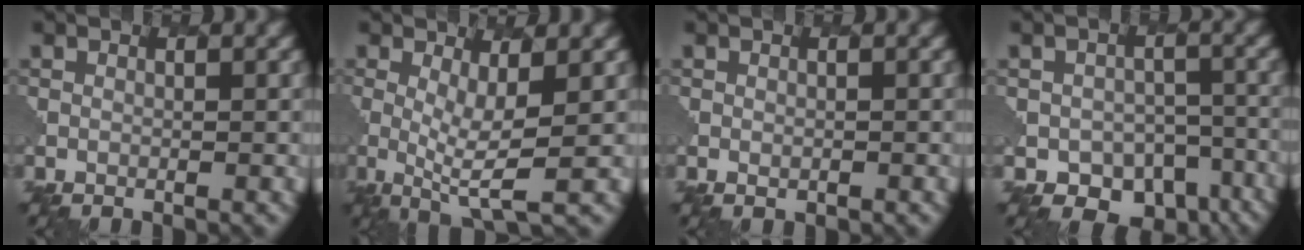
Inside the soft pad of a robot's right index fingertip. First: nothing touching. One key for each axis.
{"total": 3.7, "fx": 0.4, "fy": 0.8, "fz": 3.6, "tx": -0.067, "ty": -0.010, "tz": 0.006}
{"total": 0.6, "fx": 0.0, "fy": 0.6, "fz": 0.3, "tx": -0.006, "ty": -0.004, "tz": 0.001}
{"total": 7.2, "fx": -4.3, "fy": 4.9, "fz": 2.9, "tx": -0.034, "ty": -0.024, "tz": -0.050}